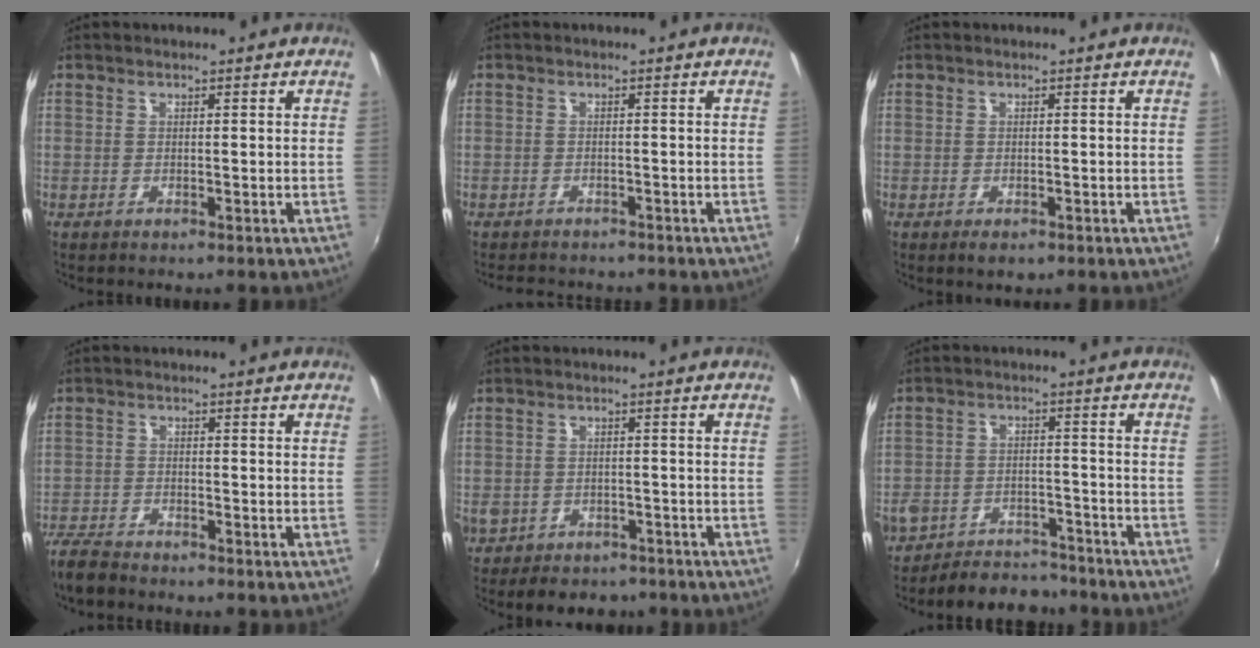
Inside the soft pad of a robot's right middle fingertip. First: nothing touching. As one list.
[{"total": 4.5, "force": [-4.0, 1.6, 1.2], "torque": [-0.034, -0.003, -0.060]}, {"total": 1.9, "force": [-1.2, 1.0, 1.1], "torque": [-0.020, -0.008, -0.018]}, {"total": 5.4, "force": [-5.0, 1.3, 1.7], "torque": [-0.053, -0.016, -0.099]}, {"total": 8.4, "force": [-5.0, 6.1, 2.8], "torque": [-0.083, 0.001, -0.063]}, {"total": 10.5, "force": [-9.1, 4.5, 2.8], "torque": [-0.080, 0.005, -0.129]}]